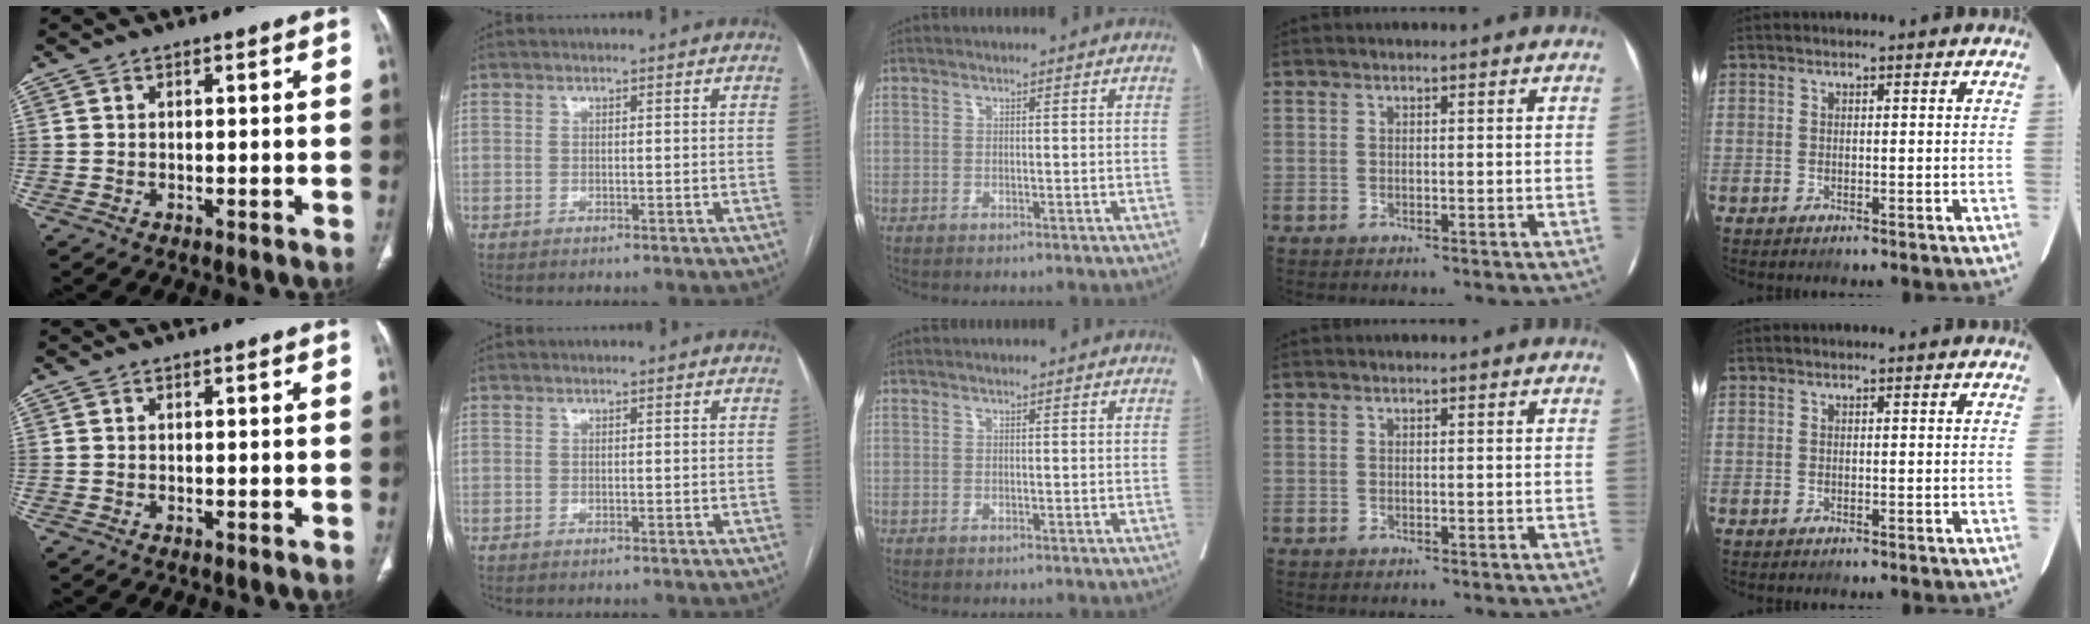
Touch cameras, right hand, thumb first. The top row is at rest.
{}